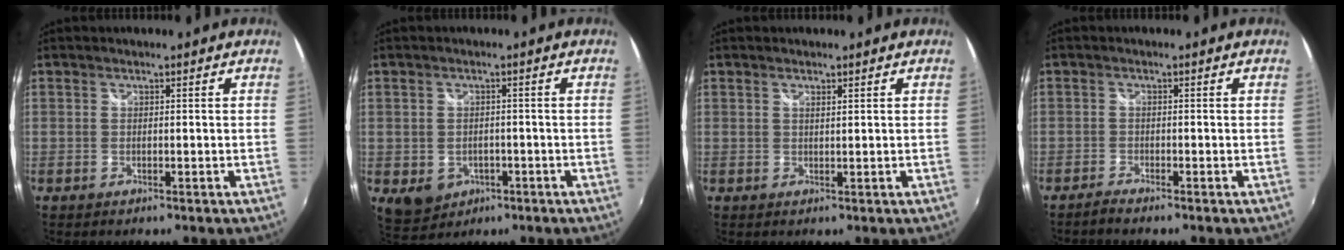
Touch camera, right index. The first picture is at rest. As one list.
[{"total": 6.3, "force": [-2.4, 5.1, 2.9], "torque": [-0.068, -0.011, -0.021]}, {"total": 1.0, "force": [0.8, 0.0, 0.6], "torque": [-0.010, 0.000, 0.012]}, {"total": 1.6, "force": [-1.5, -0.1, 0.5], "torque": [-0.018, -0.005, -0.029]}]